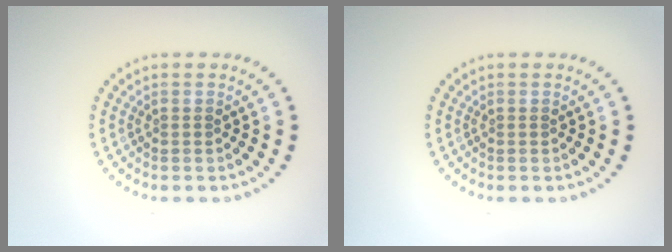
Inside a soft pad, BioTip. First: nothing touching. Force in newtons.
{"total": 0.0}